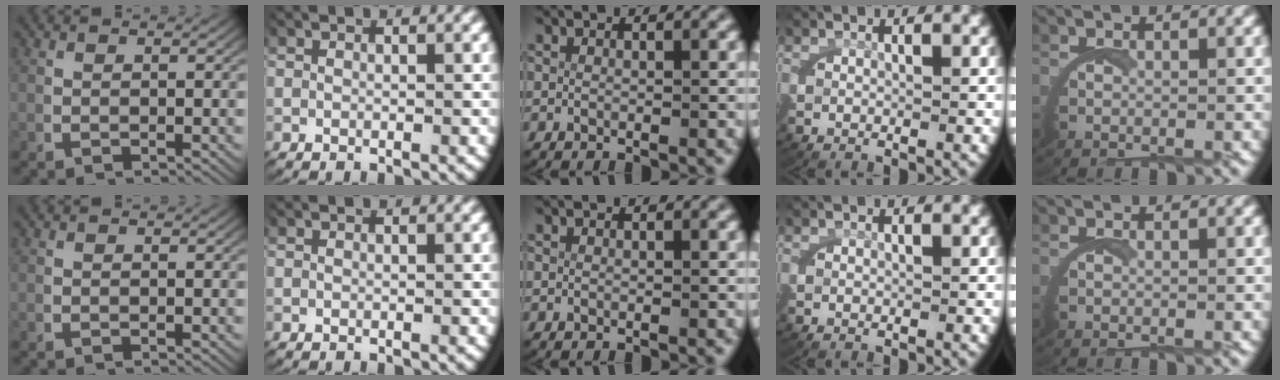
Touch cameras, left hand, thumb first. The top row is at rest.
{}